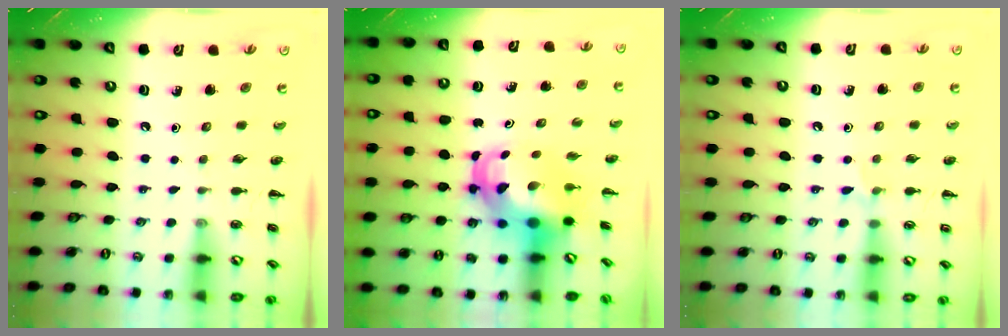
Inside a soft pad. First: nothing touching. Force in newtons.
{"total": 7.2, "press": 7.1, "slide": 1.0}
{"total": 4.5, "press": 4.2, "slide": 1.5}